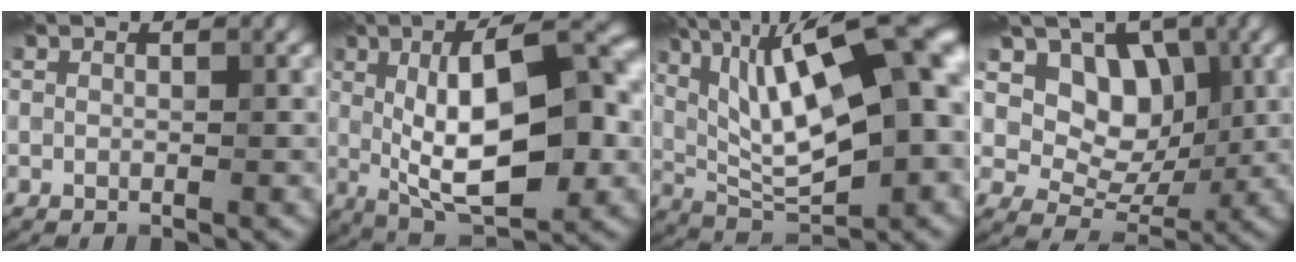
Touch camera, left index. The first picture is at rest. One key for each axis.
{"total": 12.6, "fx": 0.2, "fy": 4.5, "fz": 11.7, "tx": -0.172, "ty": 0.011, "tz": -0.003}
{"total": 16.8, "fx": 4.5, "fy": 5.7, "fz": 15.2, "tx": -0.235, "ty": 0.022, "tz": 0.069}
{"total": 7.7, "fx": 2.6, "fy": 6.0, "fz": 4.1, "tx": -0.060, "ty": -0.006, "tz": 0.046}